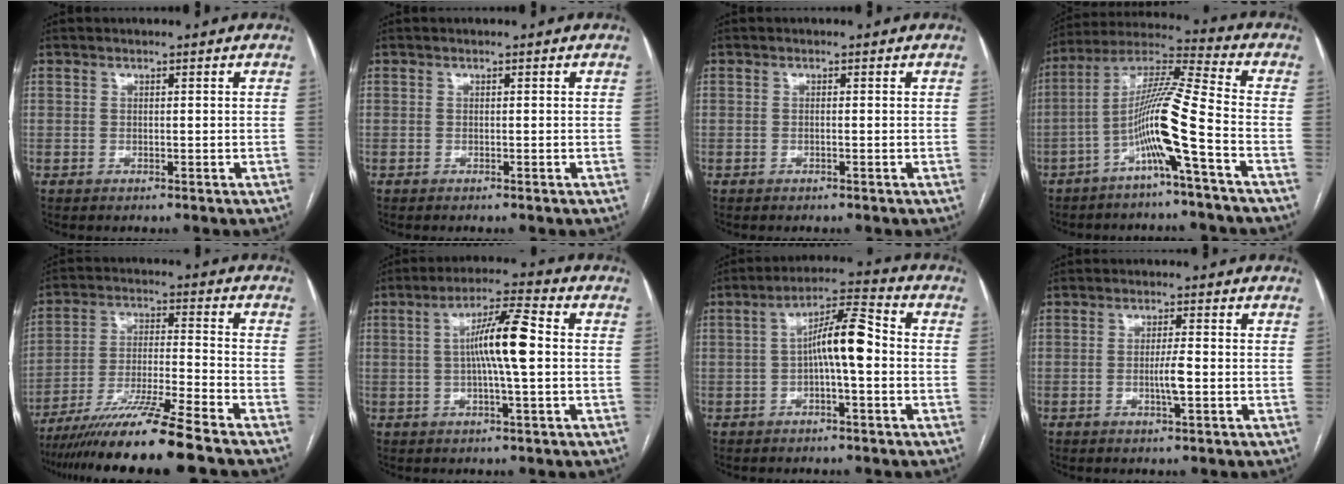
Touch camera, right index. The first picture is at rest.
{"total": 0.0}
{"total": 0.0}
{"total": 11.5, "force": [-4.5, -1.6, 10.4], "torque": [-0.202, 0.013, -0.091]}
{"total": 14.0, "force": [-11.3, -1.9, 8.0], "torque": [-0.133, -0.026, -0.195]}
{"total": 9.2, "force": [0.4, 0.5, 9.2], "torque": [-0.165, 0.014, -0.001]}
{"total": 8.5, "force": [-0.6, 1.4, 8.3], "torque": [-0.145, 0.027, -0.015]}
{"total": 3.2, "force": [-0.7, 0.1, 3.1], "torque": [-0.059, -0.004, -0.013]}